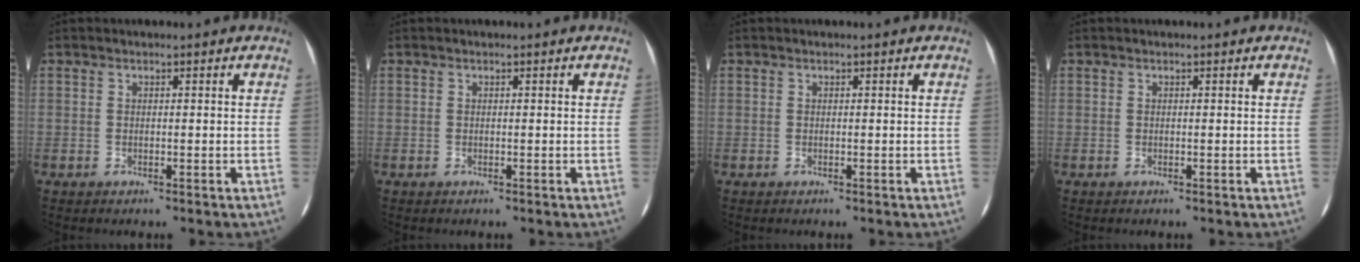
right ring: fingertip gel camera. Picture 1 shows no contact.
{"total": 0.0}
{"total": 0.0}
{"total": 0.0}